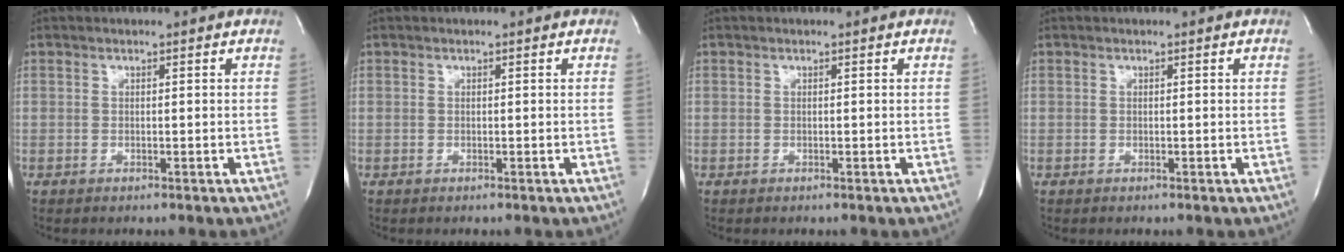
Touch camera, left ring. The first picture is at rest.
{"total": 0.0}
{"total": 0.0}
{"total": 0.0}